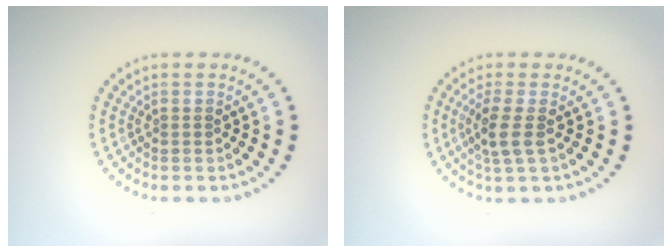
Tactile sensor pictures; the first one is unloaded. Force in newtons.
{"total": 2.4, "press": 2.1, "slide": 1.3}